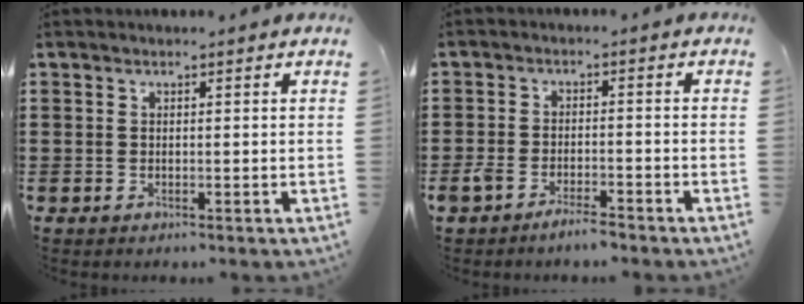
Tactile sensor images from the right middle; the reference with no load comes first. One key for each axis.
{"total": 3.2, "fx": -2.8, "fy": 0.8, "fz": 1.5, "tx": -0.033, "ty": 0.004, "tz": -0.057}